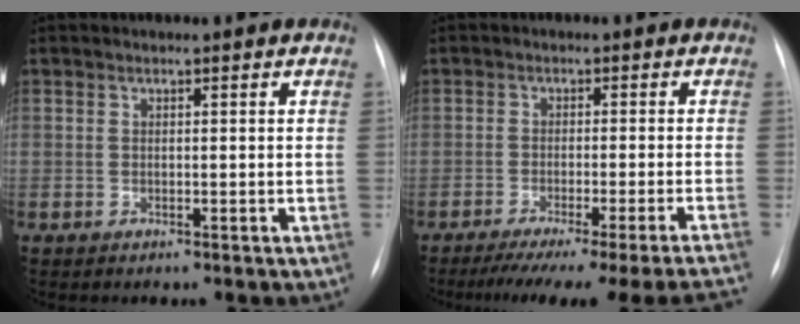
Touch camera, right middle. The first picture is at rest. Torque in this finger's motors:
{"motor_torque": [1.10, -1.04, 0.20, 0.11]}